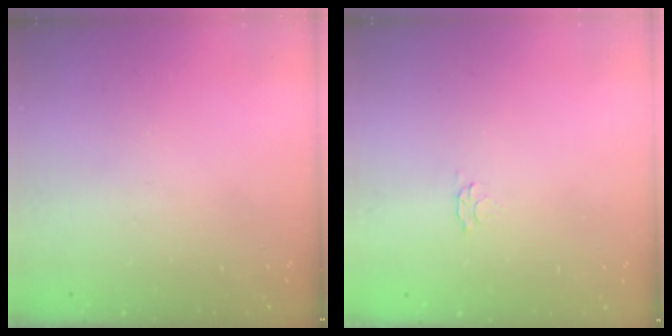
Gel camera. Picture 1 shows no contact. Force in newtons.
{"total": 2.8, "press": 2.7, "slide": 0.5}